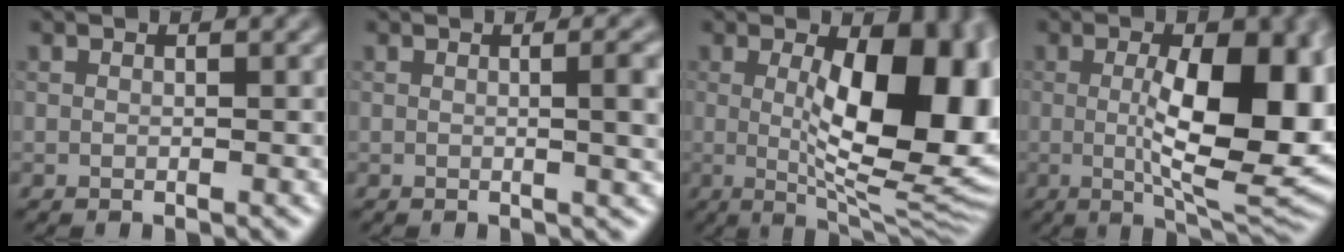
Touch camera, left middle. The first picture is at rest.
{"total": 3.9, "force": [0.2, 1.2, 3.7], "torque": [-0.039, 0.009, -0.001]}
{"total": 12.5, "force": [1.1, 4.5, 11.6], "torque": [-0.153, -0.006, 0.019]}
{"total": 11.4, "force": [0.4, 3.7, 10.8], "torque": [-0.153, -0.006, 0.013]}